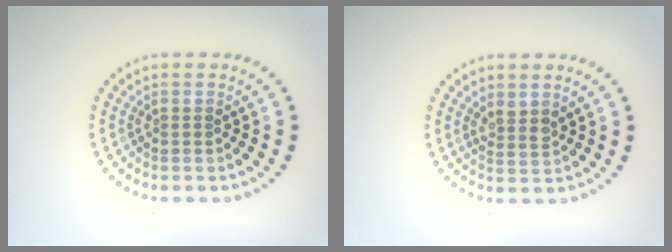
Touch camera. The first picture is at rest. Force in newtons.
{"total": 1.3, "press": 1.0, "slide": 0.7}